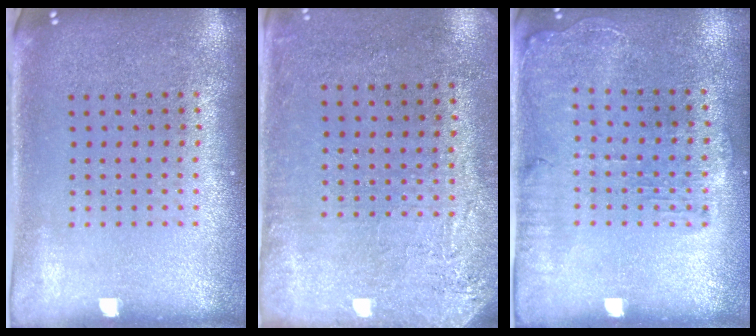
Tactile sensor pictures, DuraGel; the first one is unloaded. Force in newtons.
{"total": 2.8, "press": 2.3, "slide": 1.5}
{"total": 1.6, "press": 1.5, "slide": 0.5}